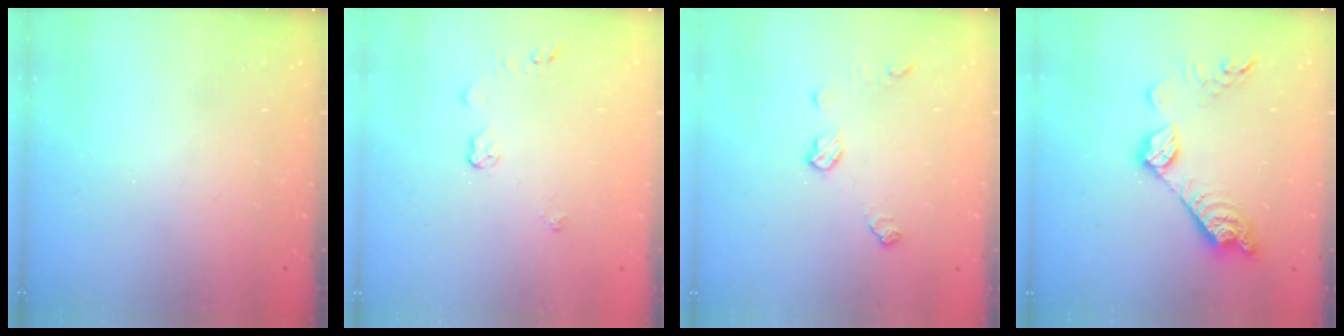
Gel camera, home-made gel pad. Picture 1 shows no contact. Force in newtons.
{"total": 4.8, "press": 4.8, "slide": 0.7}
{"total": 7.4, "press": 7.4, "slide": 0.5}
{"total": 13.2, "press": 13.2, "slide": 0.5}